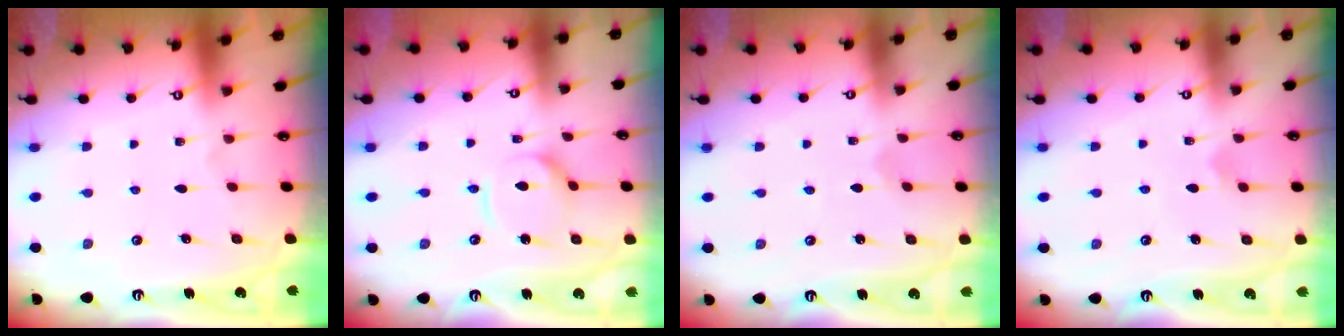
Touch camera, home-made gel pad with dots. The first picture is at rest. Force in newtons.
{"total": 8.8, "press": 8.7, "slide": 0.7}
{"total": 1.2, "press": 1.1, "slide": 0.1}
{"total": 5.5, "press": 5.5, "slide": 0.7}